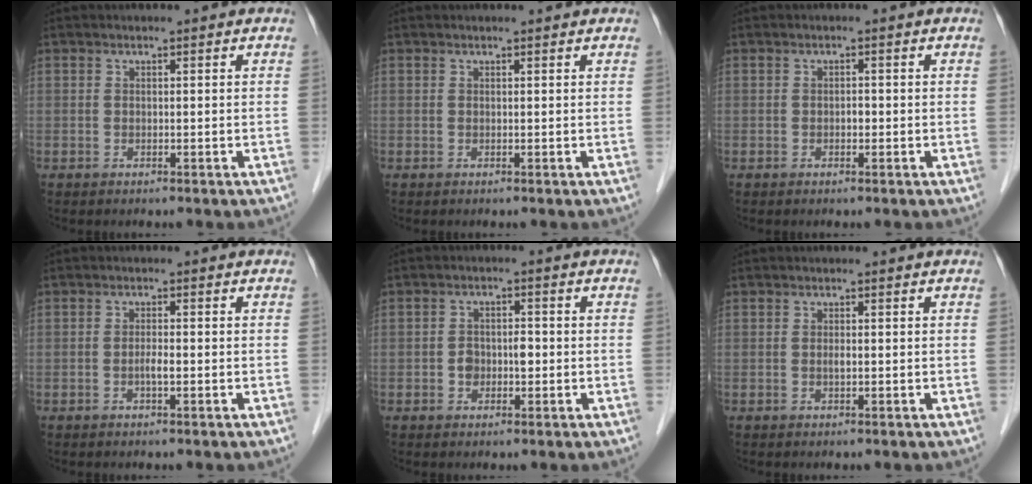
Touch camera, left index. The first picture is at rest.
{"total": 0.7, "force": [0.7, 0.2, 0.2], "torque": [-0.010, 0.004, 0.004]}
{"total": 0.9, "force": [-0.5, 0.5, 0.5], "torque": [-0.006, -0.001, -0.013]}
{"total": 1.5, "force": [-0.8, 0.2, 1.2], "torque": [-0.023, -0.002, -0.016]}
{"total": 2.9, "force": [-0.9, 1.9, 2.0], "torque": [-0.034, 0.008, -0.014]}
{"total": 0.6, "force": [-0.3, 0.1, 0.5], "torque": [-0.008, -0.003, -0.008]}